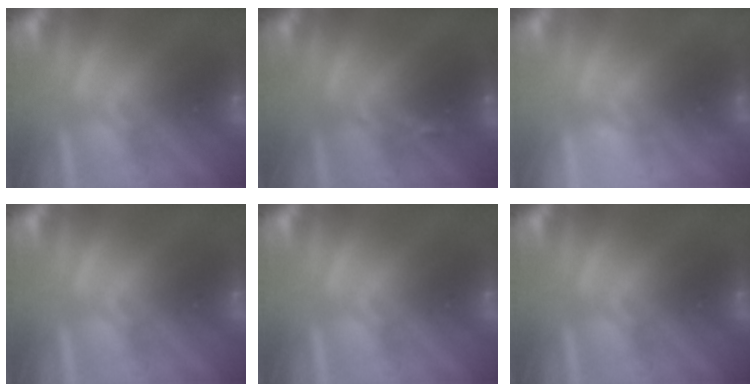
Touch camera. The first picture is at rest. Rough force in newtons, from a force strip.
{"total": 2.4}
{"total": 2.2}
{"total": 0.0}
{"total": 0.0}
{"total": 0.0}